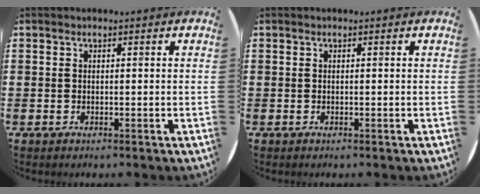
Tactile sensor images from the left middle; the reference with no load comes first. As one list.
[{"total": 0.0}]